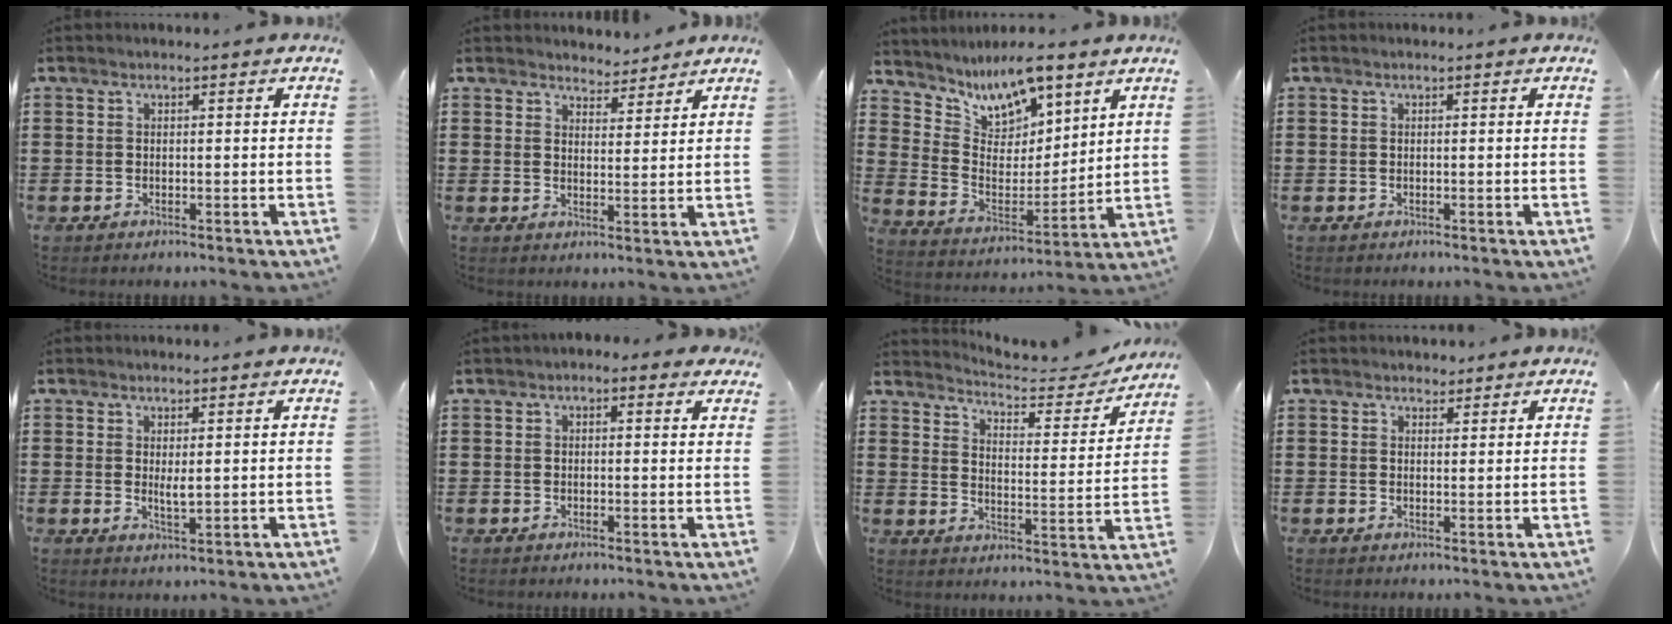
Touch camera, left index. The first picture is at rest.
{"total": 3.8, "force": [3.6, 1.1, -0.3], "torque": [-0.010, -0.010, 0.068]}
{"total": 8.5, "force": [7.4, 3.6, 2.5], "torque": [-0.075, -0.052, 0.133]}
{"total": 0.0}
{"total": 2.5, "force": [0.6, 0.8, 2.3], "torque": [-0.037, -0.005, 0.010]}
{"total": 1.4, "force": [0.4, 1.2, 0.5], "torque": [-0.017, 0.008, 0.006]}
{"total": 4.6, "force": [4.4, 0.5, 1.1], "torque": [-0.040, -0.034, 0.069]}
{"total": 1.6, "force": [1.4, 0.8, 0.0], "torque": [-0.005, 0.007, 0.027]}